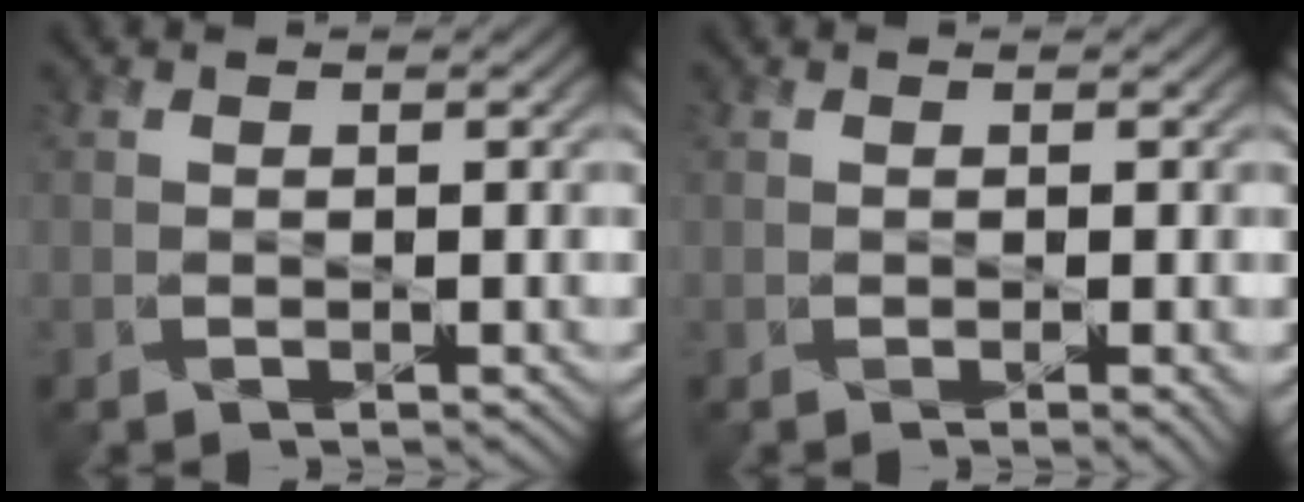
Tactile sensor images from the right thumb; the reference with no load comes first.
{"total": 2.1, "force": [-0.3, 0.6, 2.0], "torque": [-0.025, -0.001, -0.002]}